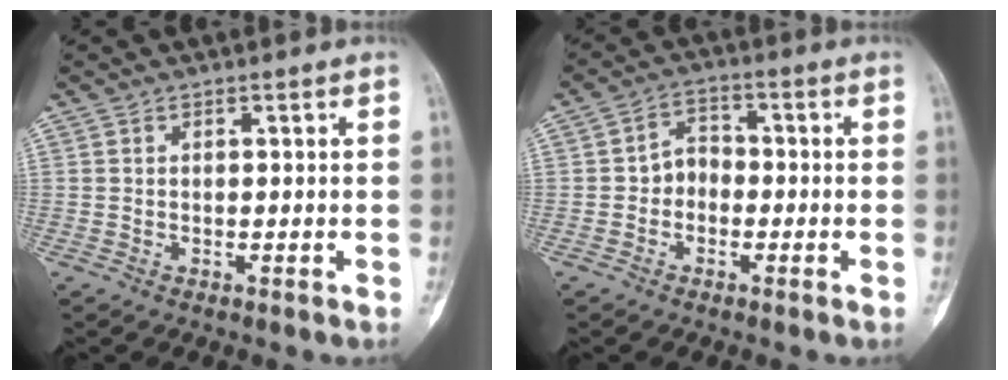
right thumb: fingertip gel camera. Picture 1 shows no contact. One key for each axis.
{"total": 4.6, "fx": -1.0, "fy": 3.8, "fz": 2.4, "tx": -0.017, "ty": 0.022, "tz": -0.030}